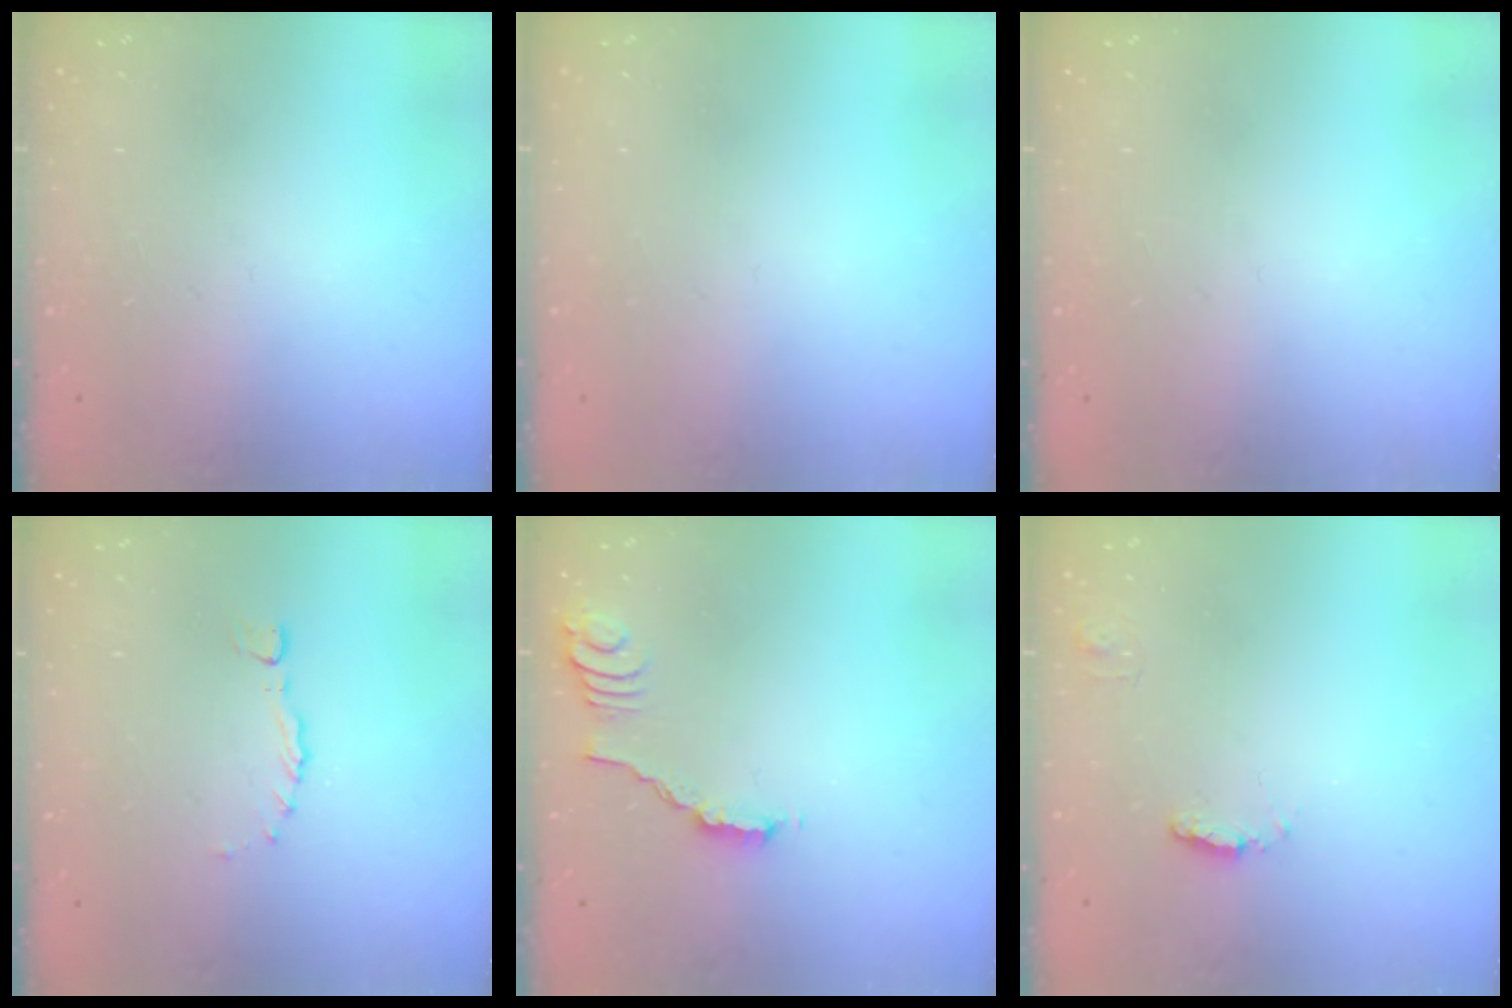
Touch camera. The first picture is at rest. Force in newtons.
{"total": 0.0}
{"total": 1.5, "press": 1.5, "slide": 0.1}
{"total": 0.0}
{"total": 2.0, "press": 2.0, "slide": 0.5}
{"total": 5.0, "press": 5.0, "slide": 0.4}